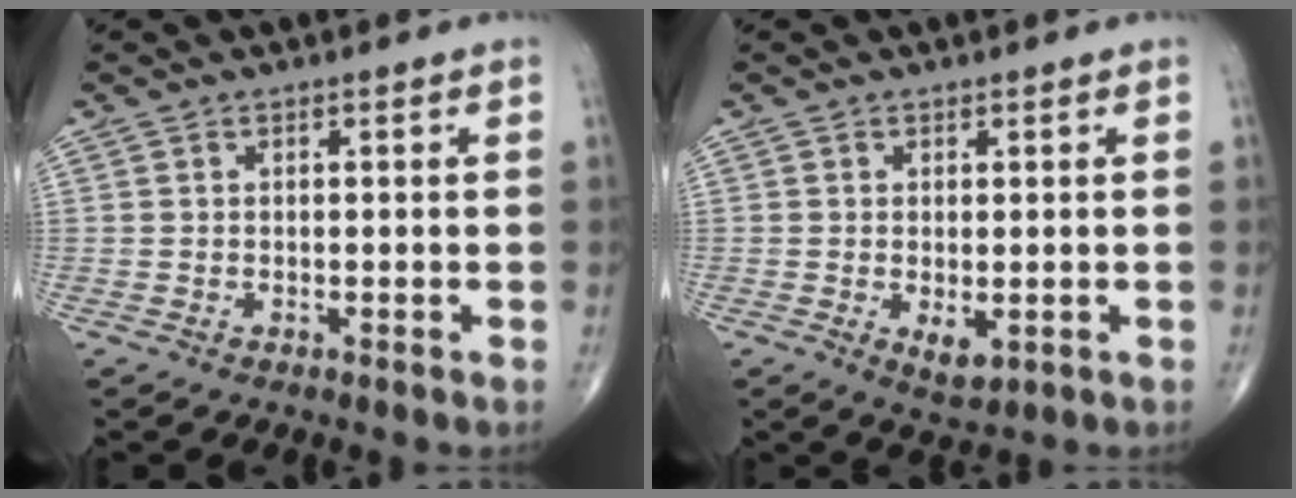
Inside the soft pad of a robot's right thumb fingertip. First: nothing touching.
{"total": 3.4, "force": [-0.7, 1.7, 2.9], "torque": [-0.038, -0.008, -0.003]}